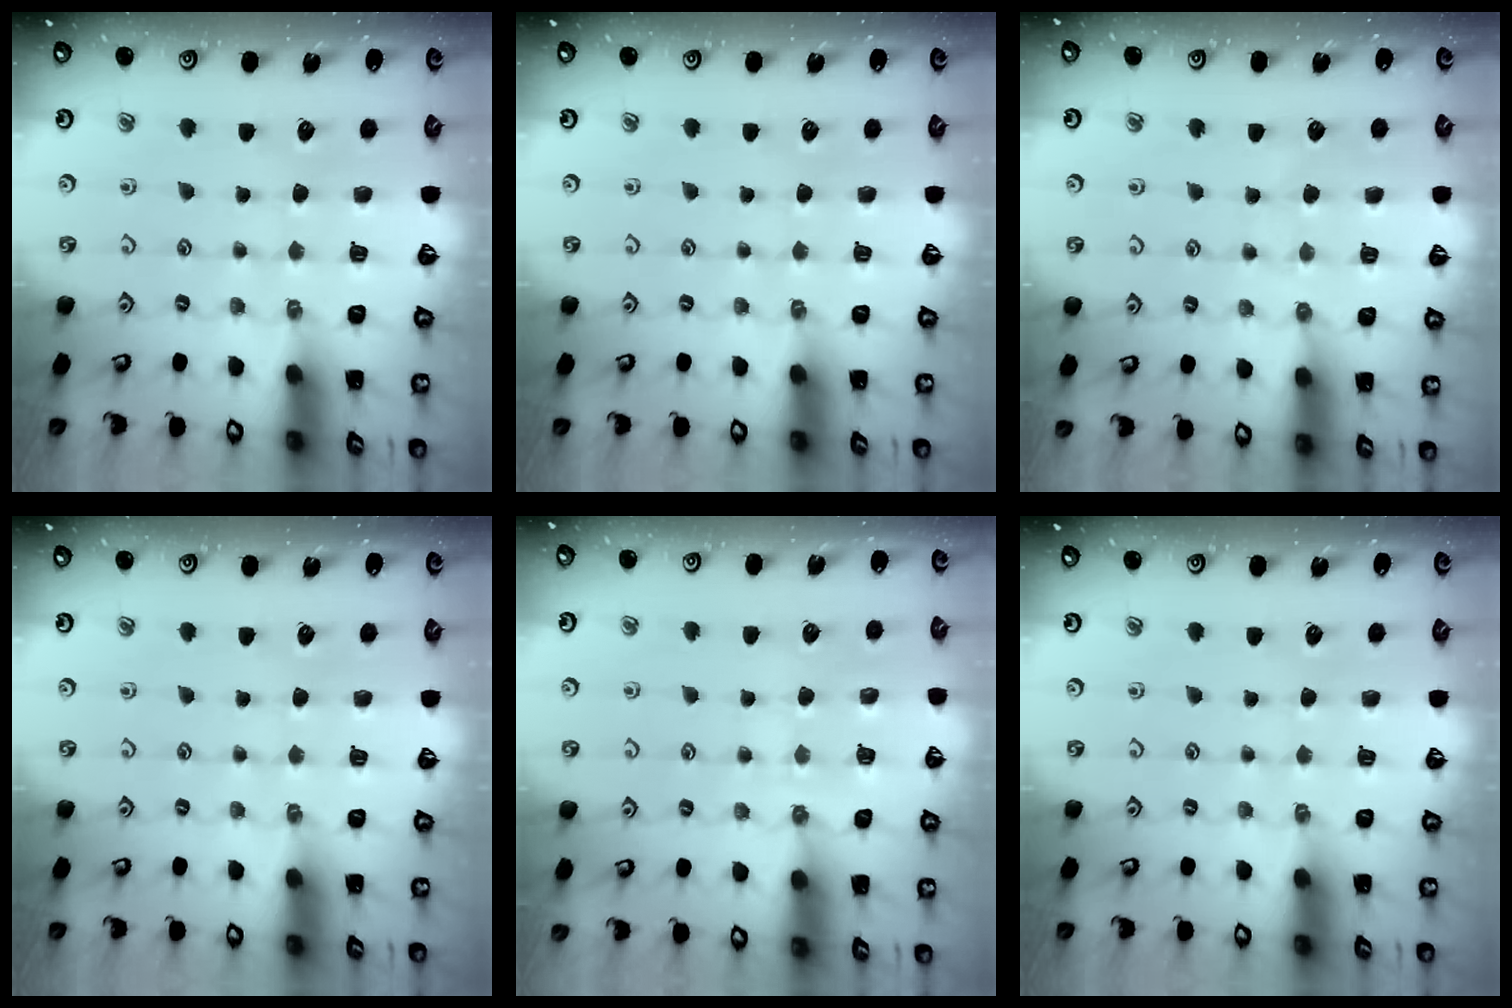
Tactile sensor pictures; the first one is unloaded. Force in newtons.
{"total": 0.0}
{"total": 5.6, "press": 5.6, "slide": 0.6}
{"total": 0.0}
{"total": 7.9, "press": 7.9, "slide": 0.8}
{"total": 0.0}